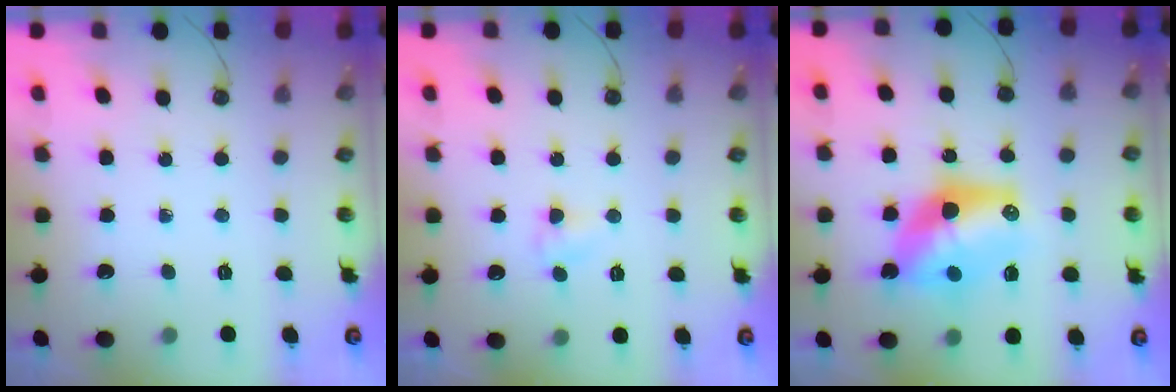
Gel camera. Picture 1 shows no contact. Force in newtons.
{"total": 3.0, "press": 3.0, "slide": 0.4}
{"total": 12.9, "press": 12.9, "slide": 1.1}